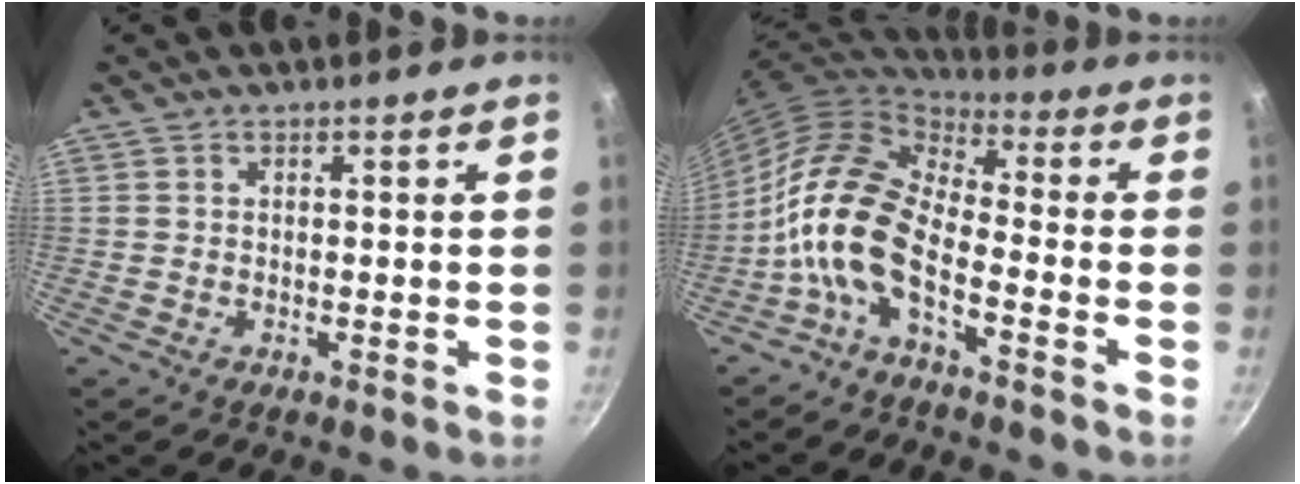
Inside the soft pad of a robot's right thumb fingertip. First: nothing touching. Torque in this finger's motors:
{"motor_torque": [0.16, 0.75, 1.90, -0.87, 0.44]}